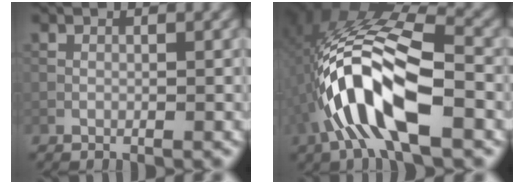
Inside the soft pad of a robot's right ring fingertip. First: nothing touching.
{"total": 11.2, "force": [-3.5, 4.0, 9.8], "torque": [-0.204, 0.018, -0.067]}